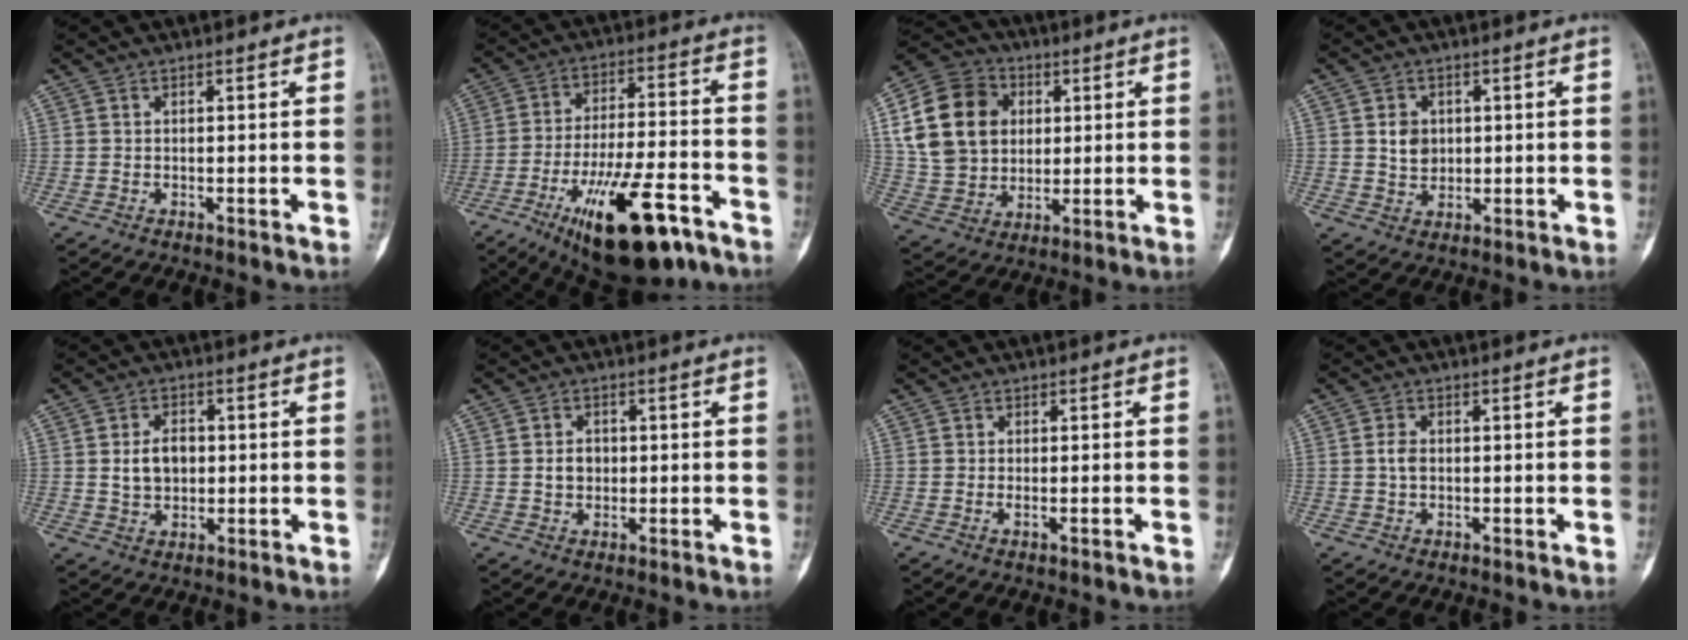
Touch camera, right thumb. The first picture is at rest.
{"total": 20.0, "force": [-11.1, 6.7, 15.2], "torque": [-0.244, 0.056, -0.172]}
{"total": 18.0, "force": [4.1, 14.3, 10.1], "torque": [-0.174, 0.009, 0.078]}
{"total": 4.5, "force": [0.8, 3.7, 2.4], "torque": [-0.018, -0.003, 0.016]}
{"total": 6.0, "force": [0.4, 4.3, 4.1], "torque": [-0.059, 0.003, 0.009]}
{"total": 3.2, "force": [0.0, 2.6, 1.8], "torque": [-0.020, 0.005, -0.001]}
{"total": 1.1, "force": [-0.4, 0.3, 1.0], "torque": [-0.018, -0.001, -0.005]}
{"total": 2.3, "force": [0.0, 1.6, 1.6], "torque": [-0.026, 0.004, -0.002]}